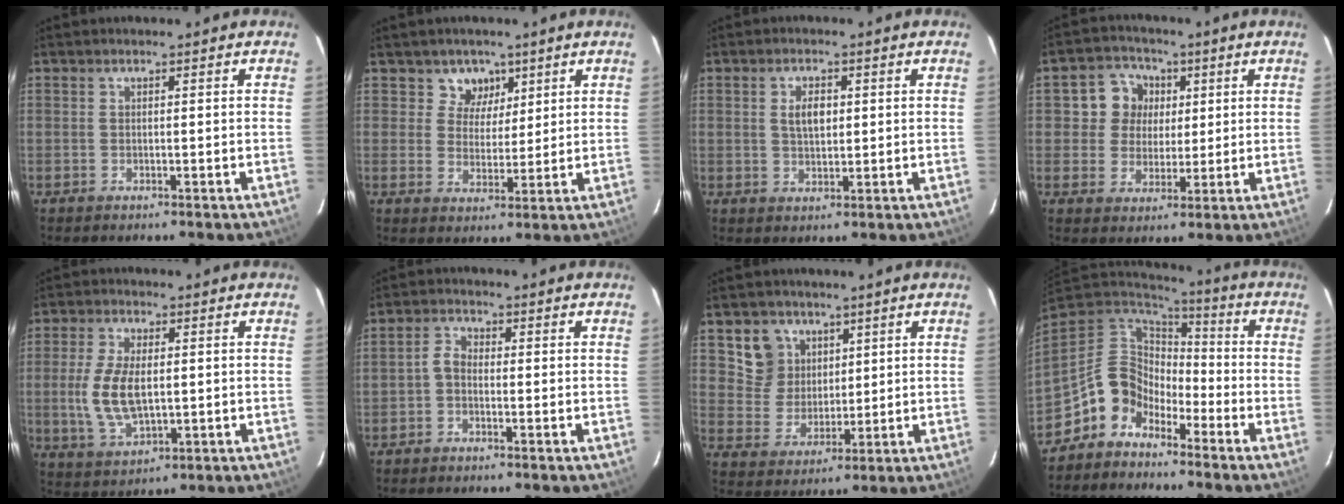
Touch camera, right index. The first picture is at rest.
{"total": 5.0, "force": [2.7, 4.1, 0.4], "torque": [0.003, 0.000, 0.045]}
{"total": 4.0, "force": [0.9, 2.2, 3.2], "torque": [-0.057, 0.006, 0.019]}
{"total": 7.6, "force": [1.7, 7.1, 2.0], "torque": [-0.046, 0.022, 0.027]}
{"total": 9.9, "force": [-0.3, 4.9, 8.6], "torque": [-0.182, -0.006, 0.001]}
{"total": 2.1, "force": [-1.1, 1.3, 1.2], "torque": [-0.030, 0.009, -0.025]}
{"total": 7.9, "force": [3.9, 6.7, 1.5], "torque": [-0.032, 0.013, 0.083]}
{"total": 10.7, "force": [-7.5, 7.0, 3.0], "torque": [-0.069, 0.036, -0.152]}